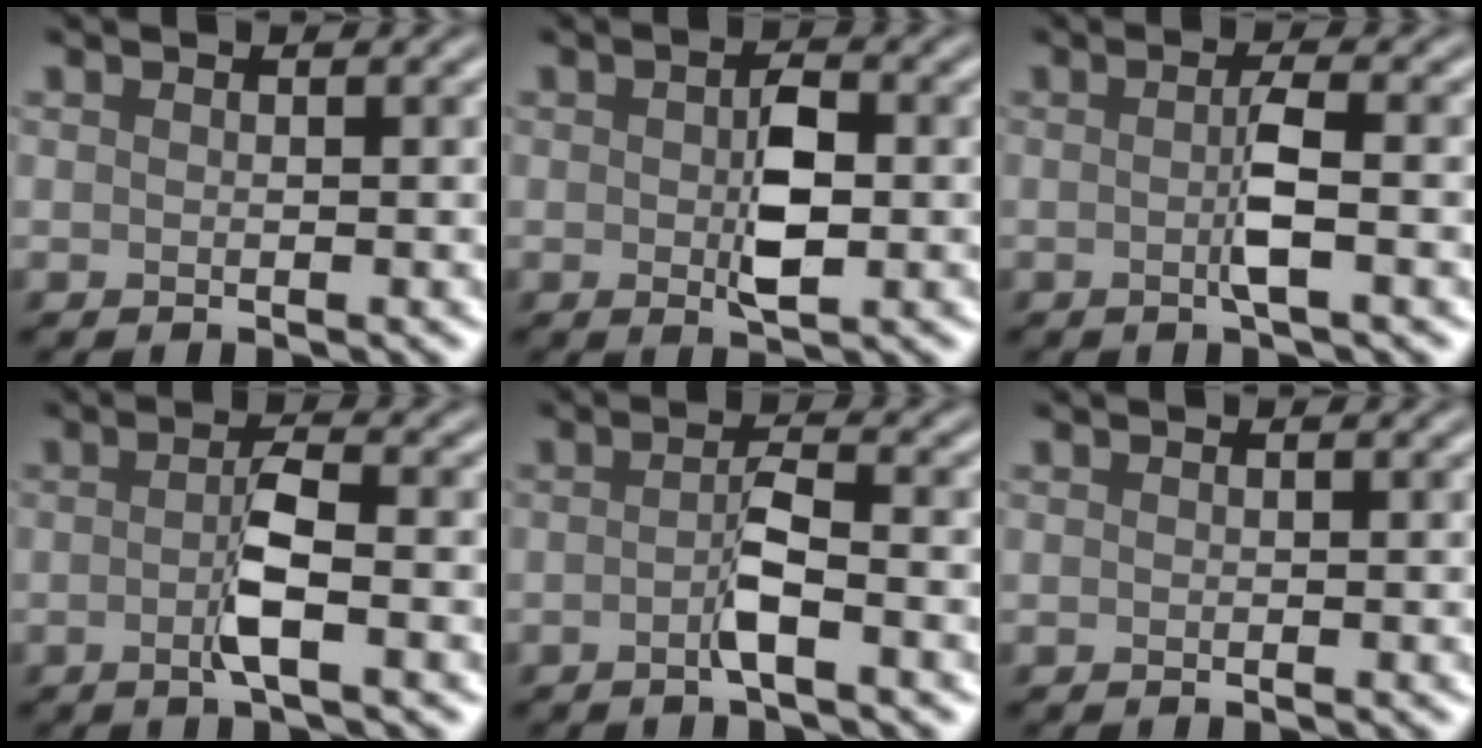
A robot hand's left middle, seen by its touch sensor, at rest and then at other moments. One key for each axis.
{"total": 3.4, "fx": 0.0, "fy": 1.6, "fz": 3.0, "tx": -0.056, "ty": -0.003, "tz": -0.001}
{"total": 2.3, "fx": -0.2, "fy": 0.2, "fz": 2.3, "tx": -0.048, "ty": -0.004, "tz": -0.008}
{"total": 3.2, "fx": -0.6, "fy": 0.5, "fz": 3.1, "tx": -0.060, "ty": 0.000, "tz": -0.018}
{"total": 2.6, "fx": -0.8, "fy": 0.3, "fz": 2.4, "tx": -0.047, "ty": 0.005, "tz": -0.021}
{"total": 0.0}